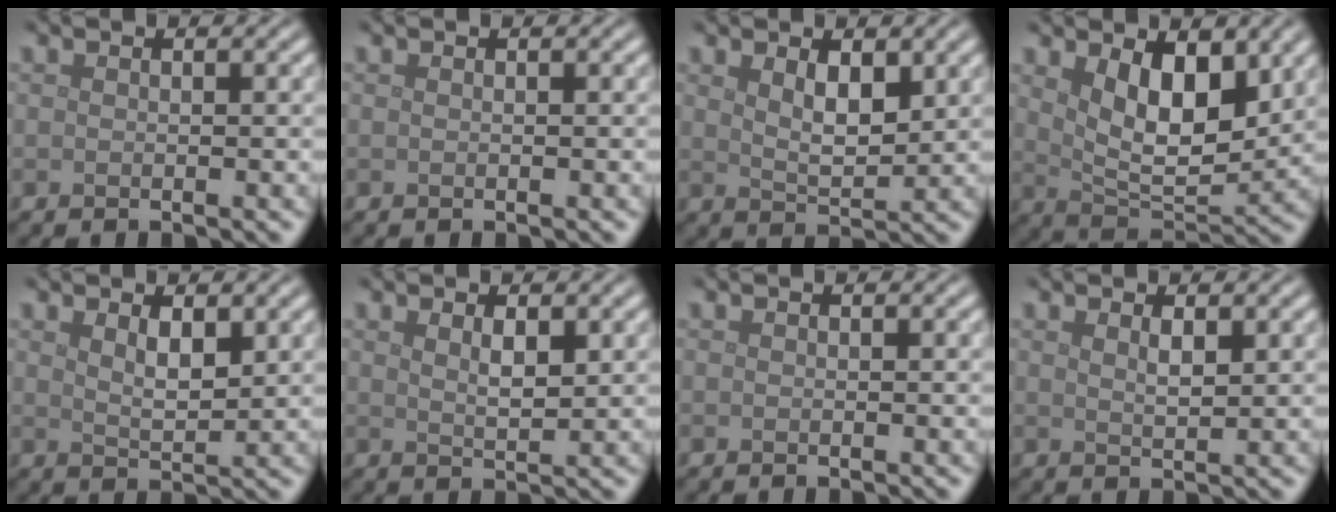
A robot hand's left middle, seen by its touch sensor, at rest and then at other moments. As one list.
[{"total": 0.0}, {"total": 2.8, "force": [1.4, 1.1, 2.2], "torque": [-0.041, -0.006, 0.030]}, {"total": 6.6, "force": [2.5, 3.1, 5.2], "torque": [-0.093, -0.014, 0.047]}, {"total": 2.2, "force": [1.3, 0.7, 1.6], "torque": [-0.029, -0.006, 0.025]}, {"total": 1.7, "force": [1.0, 0.5, 1.3], "torque": [-0.024, -0.004, 0.019]}, {"total": 0.0}, {"total": 1.3, "force": [0.8, 0.3, 0.9], "torque": [-0.018, -0.002, 0.015]}]